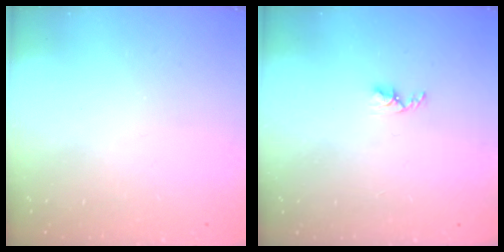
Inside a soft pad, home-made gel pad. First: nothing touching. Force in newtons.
{"total": 2.7, "press": 2.7, "slide": 0.5}